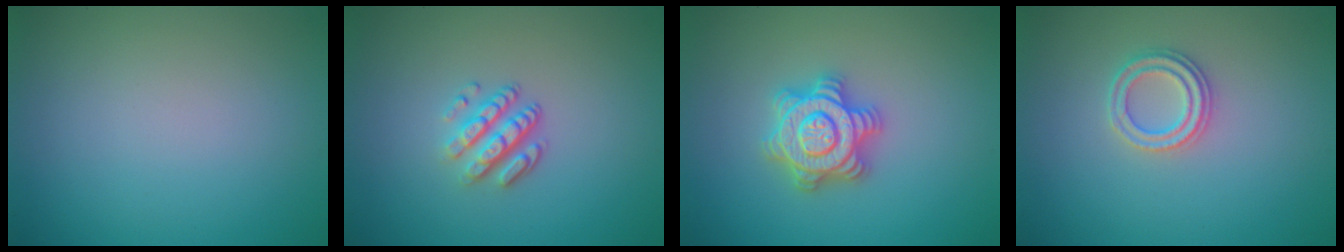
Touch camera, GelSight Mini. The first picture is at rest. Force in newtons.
{"total": 3.3, "press": 2.4, "slide": 2.2}
{"total": 4.8, "press": 4.8, "slide": 0.6}
{"total": 2.2, "press": 2.1, "slide": 0.6}